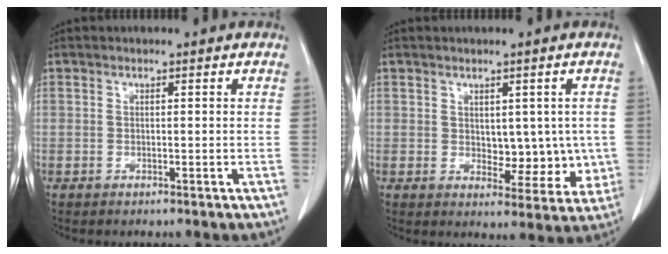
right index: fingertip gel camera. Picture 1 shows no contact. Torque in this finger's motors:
{"motor_torque": [0.12, 0.05, -0.04, 0.00]}